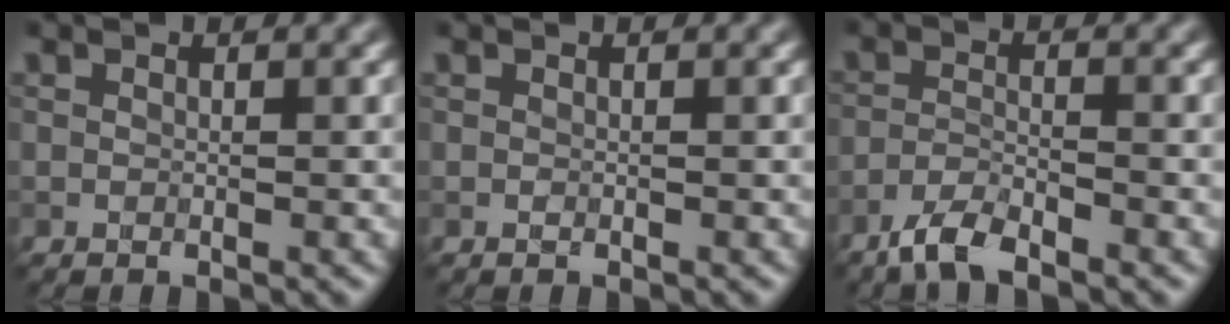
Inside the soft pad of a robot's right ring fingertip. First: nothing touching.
{"total": 0.0}
{"total": 3.4, "force": [-3.1, 0.5, 1.3], "torque": [-0.030, 0.000, -0.062]}